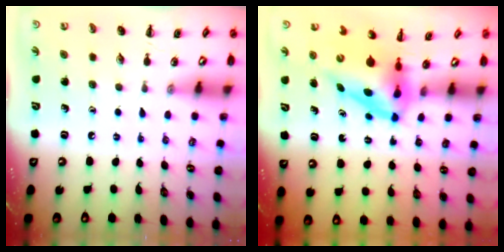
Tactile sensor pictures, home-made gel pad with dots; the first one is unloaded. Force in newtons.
{"total": 5.0, "press": 4.8, "slide": 1.3}